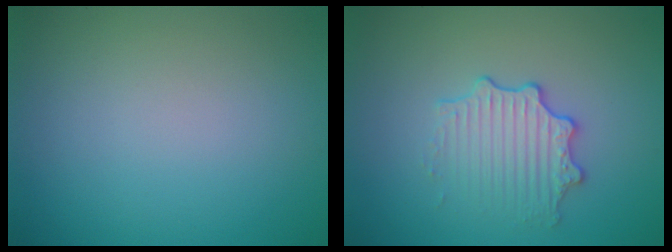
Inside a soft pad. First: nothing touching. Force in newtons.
{"total": 3.0, "press": 2.7, "slide": 1.1}